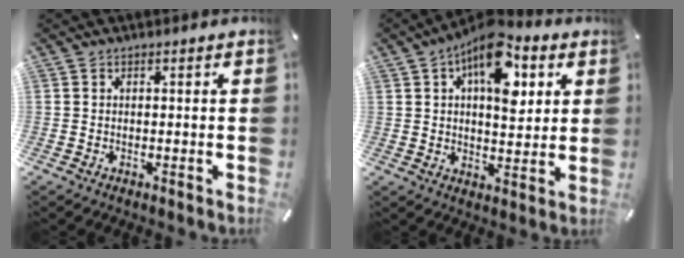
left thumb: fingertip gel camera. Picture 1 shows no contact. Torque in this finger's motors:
{"motor_torque": [1.54, 1.55, 0.88, 0.31, 0.14]}